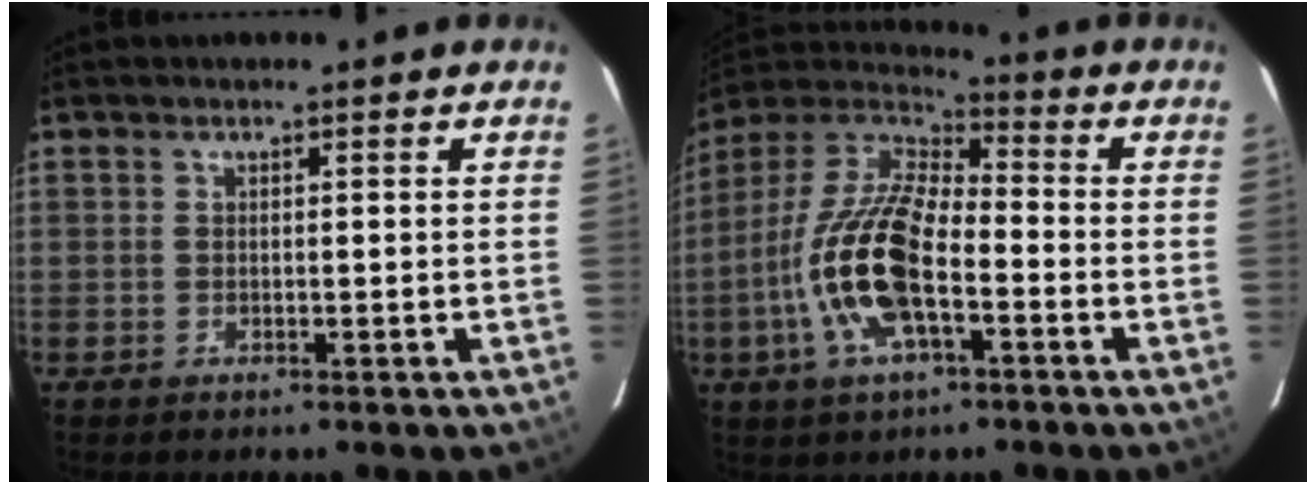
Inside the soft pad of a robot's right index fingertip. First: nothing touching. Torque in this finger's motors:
{"motor_torque": [2.14, 0.00, 0.63, 0.16]}